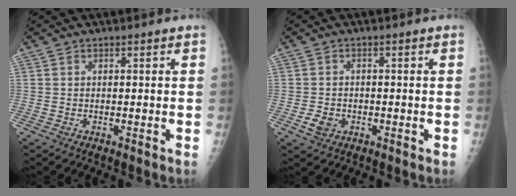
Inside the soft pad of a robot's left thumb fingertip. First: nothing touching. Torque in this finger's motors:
{"motor_torque": [-0.08, 0.07, 0.08, -0.01, 0.00]}